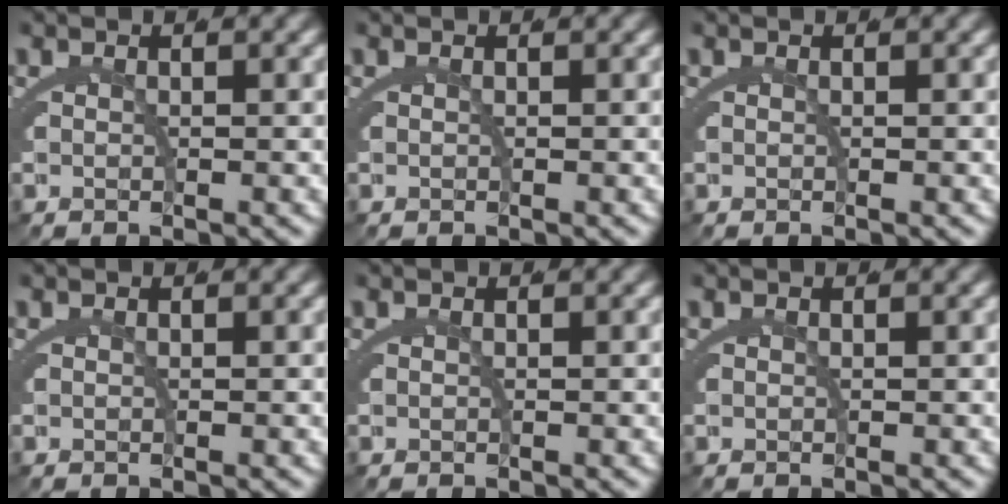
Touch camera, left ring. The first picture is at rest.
{"total": 0.0}
{"total": 0.0}
{"total": 0.0}
{"total": 0.0}
{"total": 0.0}